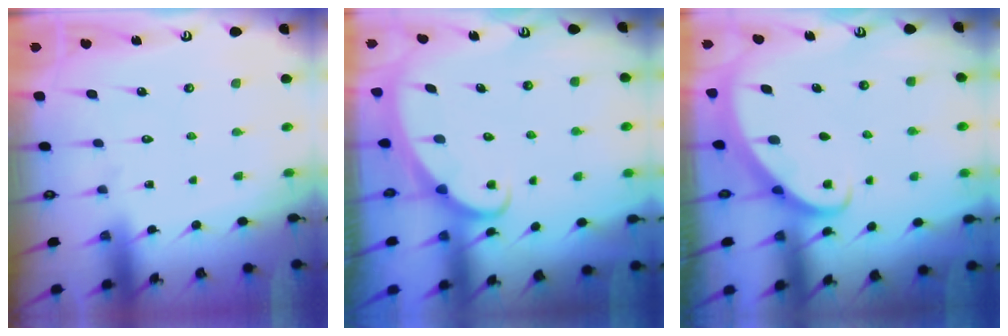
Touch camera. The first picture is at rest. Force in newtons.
{"total": 2.3, "press": 2.3, "slide": 0.3}
{"total": 2.8, "press": 2.8, "slide": 0.2}